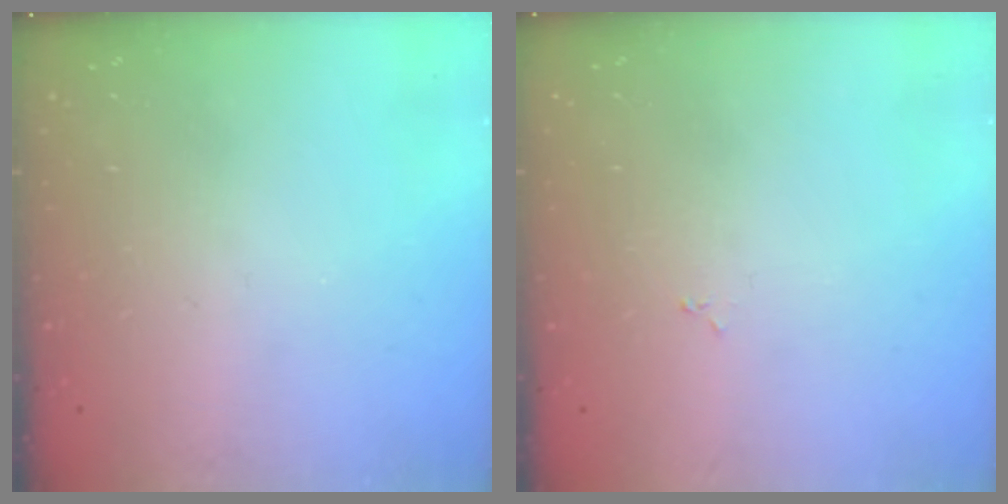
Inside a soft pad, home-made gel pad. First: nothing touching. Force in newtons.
{"total": 1.9, "press": 1.9, "slide": 0.3}